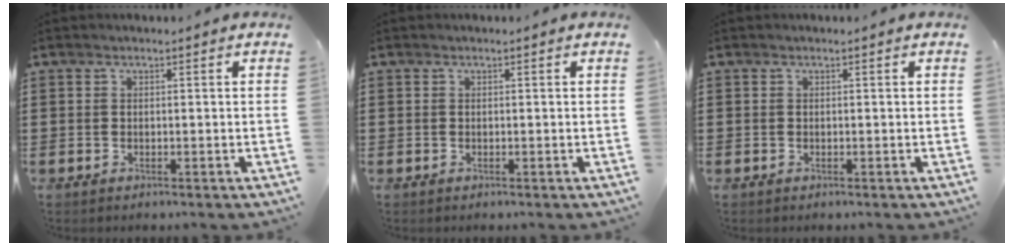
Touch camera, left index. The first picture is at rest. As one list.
[{"total": 0.0}, {"total": 0.0}]